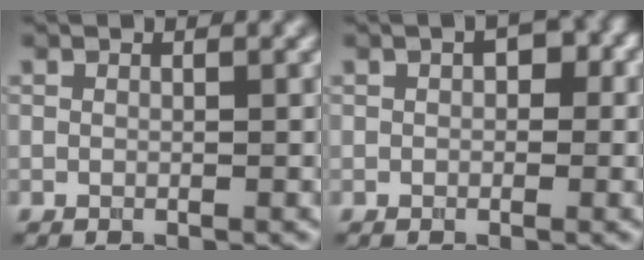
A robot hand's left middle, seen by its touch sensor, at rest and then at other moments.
{"total": 1.8, "force": [0.3, 1.1, 1.4], "torque": [-0.015, 0.003, 0.000]}